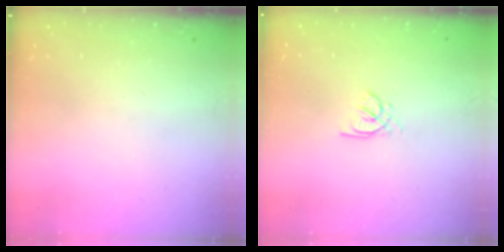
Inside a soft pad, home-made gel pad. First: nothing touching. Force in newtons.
{"total": 1.4, "press": 1.4, "slide": 0.2}